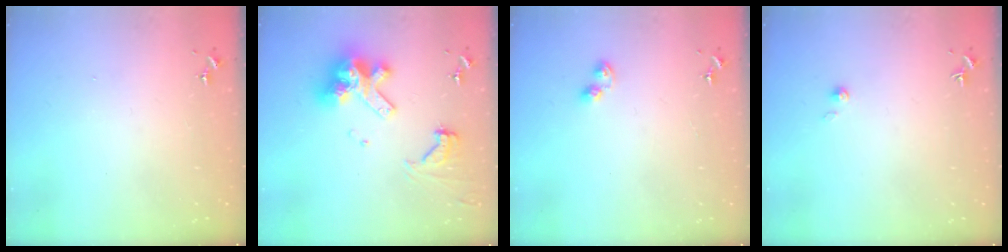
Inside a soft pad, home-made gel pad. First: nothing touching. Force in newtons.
{"total": 16.9, "press": 16.8, "slide": 1.8}
{"total": 4.5, "press": 4.5, "slide": 0.5}
{"total": 2.2, "press": 2.2, "slide": 0.2}